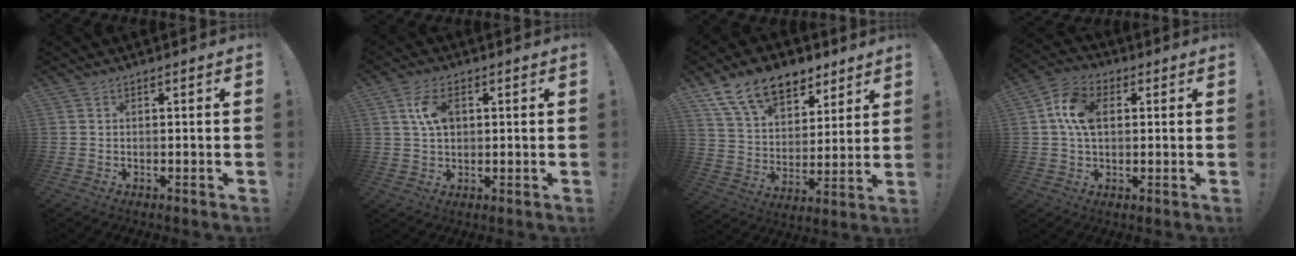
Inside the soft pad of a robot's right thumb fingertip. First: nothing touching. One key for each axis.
{"total": 7.5, "fx": 1.9, "fy": 4.6, "fz": 5.6, "tx": -0.094, "ty": 0.000, "tz": 0.033}
{"total": 16.4, "fx": 10.6, "fy": 9.6, "fz": 7.9, "tx": -0.139, "ty": -0.057, "tz": 0.200}
{"total": 11.4, "fx": 2.2, "fy": 7.7, "fz": 8.1, "tx": -0.151, "ty": 0.014, "tz": 0.044}